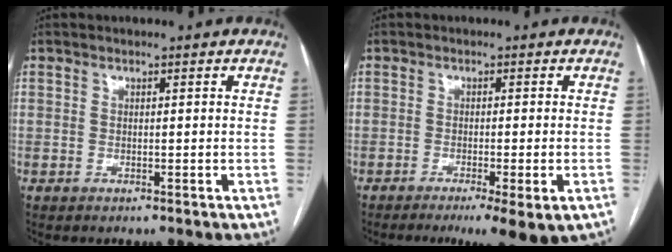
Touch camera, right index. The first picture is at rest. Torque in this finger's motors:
{"motor_torque": [0.99, -0.56, 0.32, 0.07]}